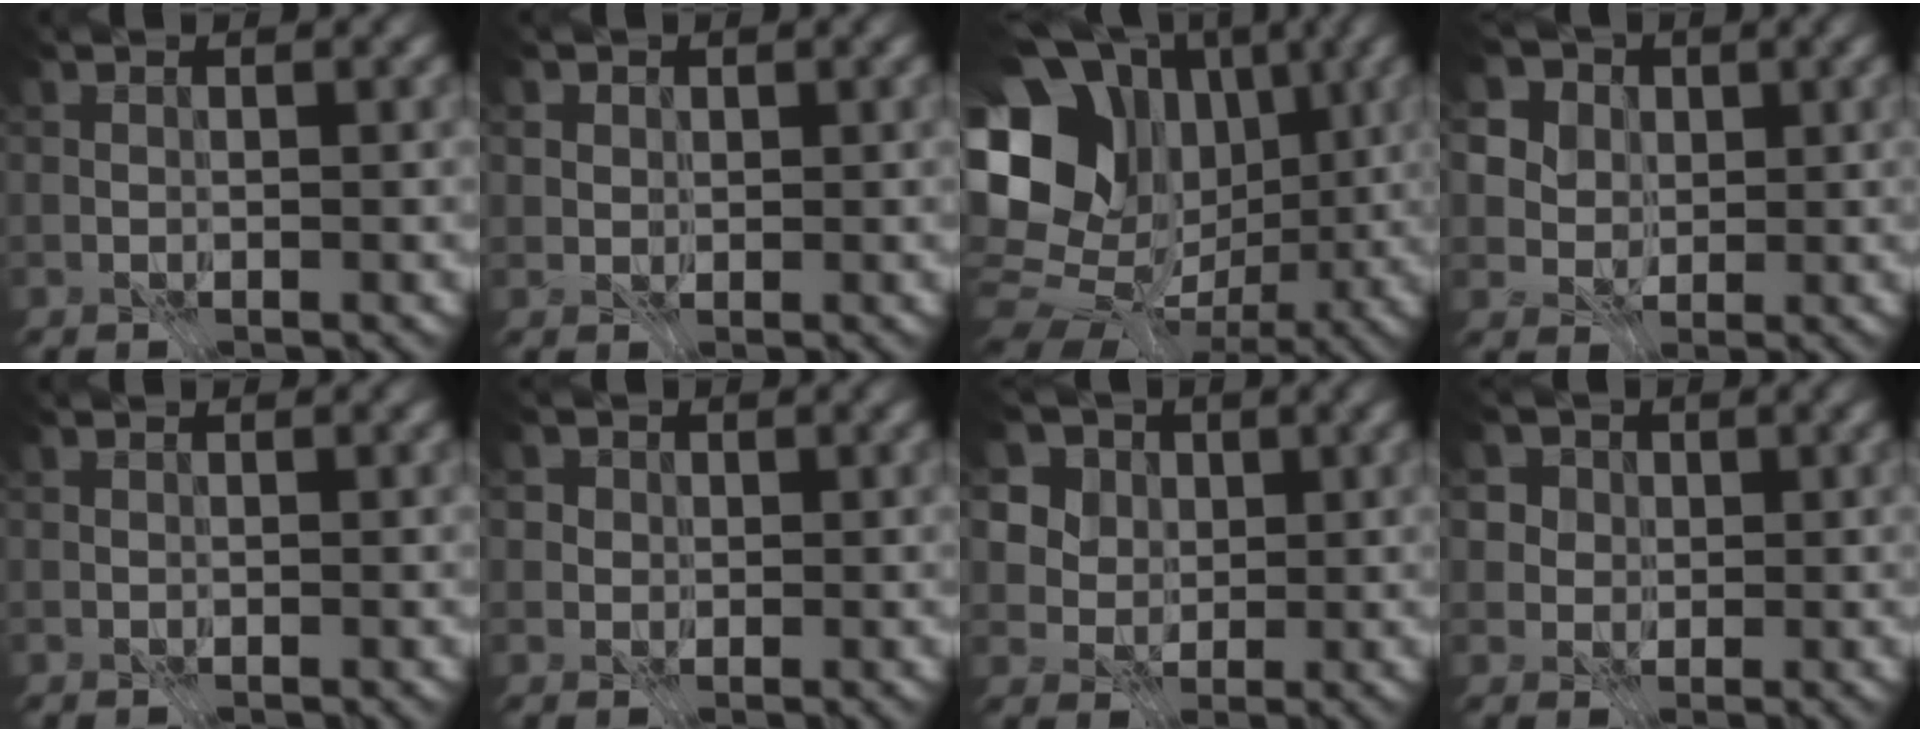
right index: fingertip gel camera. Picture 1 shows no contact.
{"total": 1.8, "force": [0.8, 1.6, 0.5], "torque": [-0.023, -0.003, 0.028]}
{"total": 17.4, "force": [2.3, 14.2, 9.8], "torque": [-0.175, 0.025, 0.033]}
{"total": 9.4, "force": [4.1, 7.4, 4.0], "torque": [-0.083, 0.017, 0.055]}
{"total": 0.0}
{"total": 2.7, "force": [0.8, 2.4, 0.9], "torque": [-0.014, 0.006, 0.005]}
{"total": 8.7, "force": [3.8, 6.9, 3.8], "torque": [-0.074, 0.010, 0.048]}
{"total": 5.2, "force": [2.0, 4.3, 2.0], "torque": [-0.040, 0.010, 0.019]}